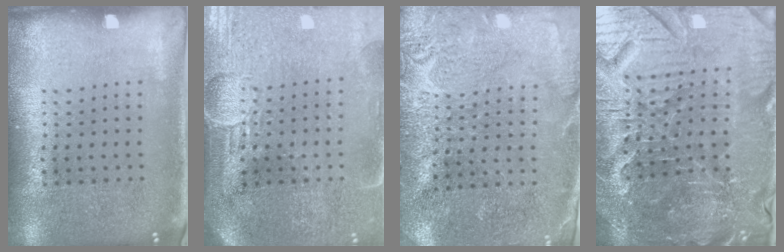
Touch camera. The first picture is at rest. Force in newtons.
{"total": 3.9, "press": 3.4, "slide": 1.8}
{"total": 2.8, "press": 2.8, "slide": 0.3}
{"total": 5.6, "press": 5.3, "slide": 1.7}